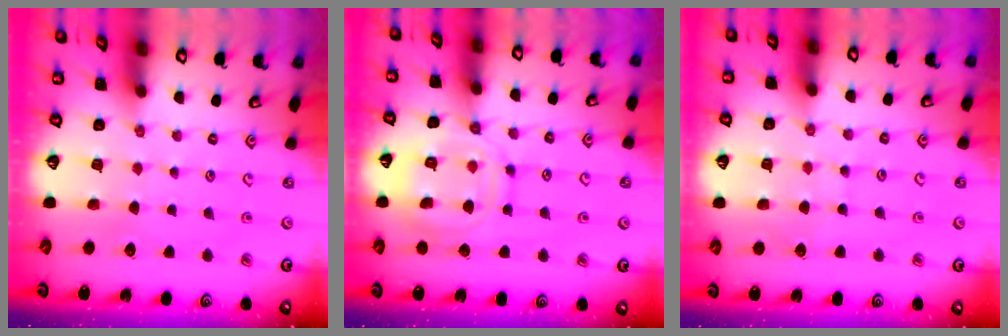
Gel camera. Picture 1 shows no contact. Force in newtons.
{"total": 11.8, "press": 11.8, "slide": 1.1}
{"total": 4.6, "press": 4.5, "slide": 0.5}